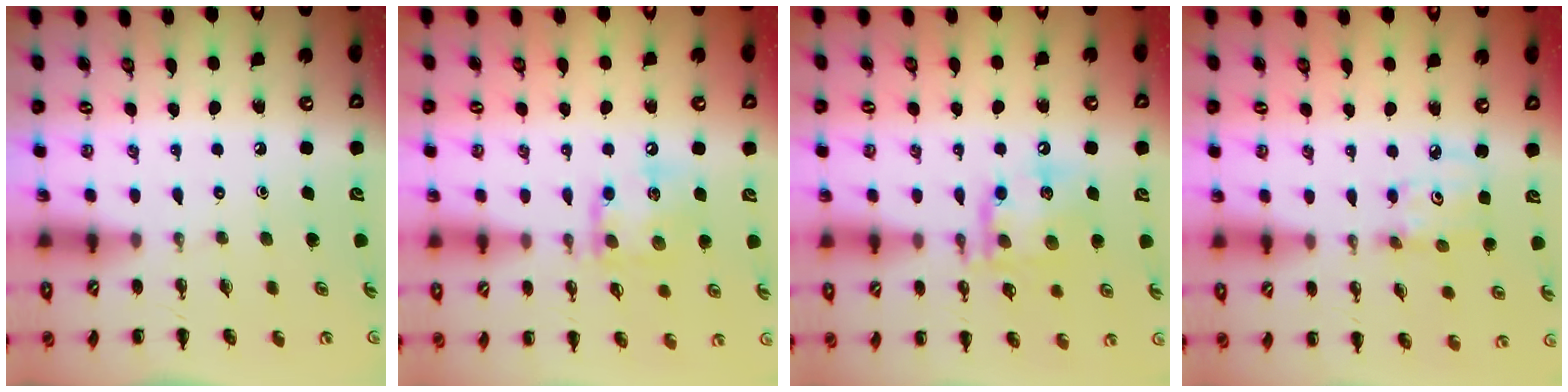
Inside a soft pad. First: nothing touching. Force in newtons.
{"total": 12.4, "press": 12.3, "slide": 1.7}
{"total": 15.0, "press": 14.8, "slide": 2.2}
{"total": 3.5, "press": 3.4, "slide": 0.5}